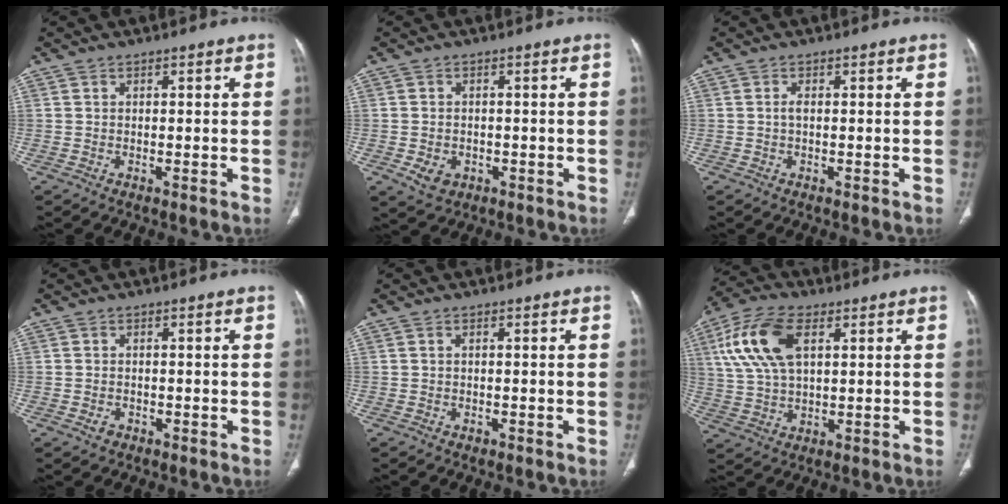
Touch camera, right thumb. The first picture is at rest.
{"total": 4.2, "force": [-1.3, 3.2, 2.2], "torque": [-0.033, 0.004, -0.010]}
{"total": 0.0}
{"total": 1.6, "force": [-0.6, 1.2, 0.7], "torque": [-0.013, 0.007, -0.007]}
{"total": 0.6, "force": [-0.1, 0.4, 0.4], "torque": [-0.008, 0.000, -0.002]}
{"total": 13.5, "force": [4.5, 7.1, 10.6], "torque": [-0.223, 0.006, 0.088]}